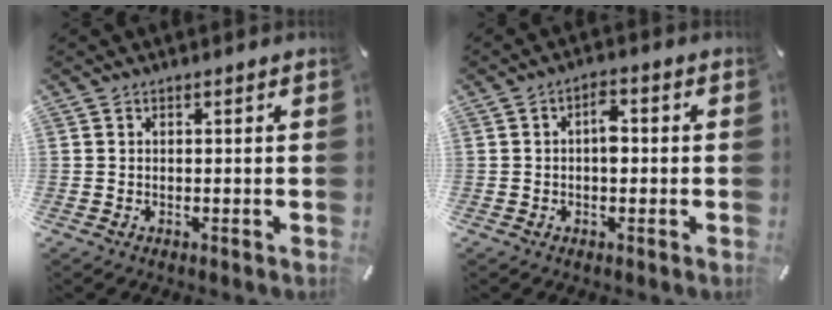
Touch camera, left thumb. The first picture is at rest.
{"total": 3.7, "force": [-0.1, 2.0, 3.0], "torque": [-0.044, 0.006, -0.007]}